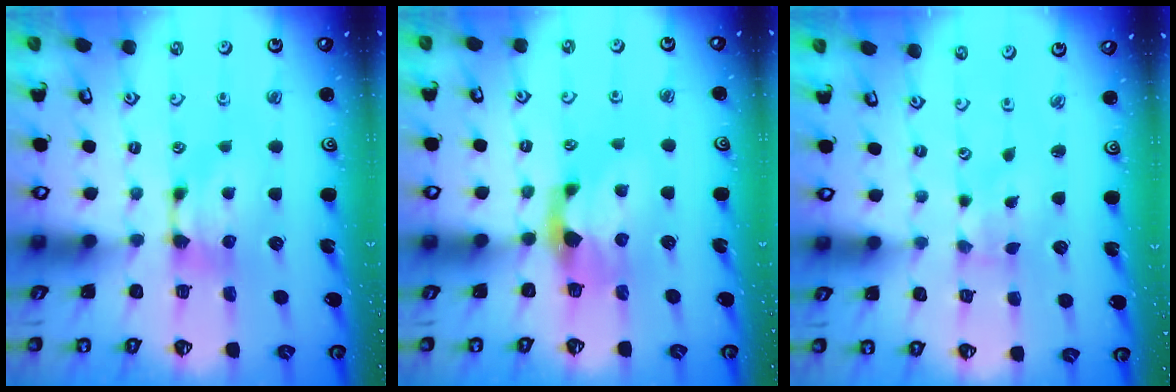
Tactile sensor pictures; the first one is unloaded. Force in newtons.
{"total": 2.2, "press": 1.9, "slide": 1.2}
{"total": 4.1, "press": 4.1, "slide": 0.7}